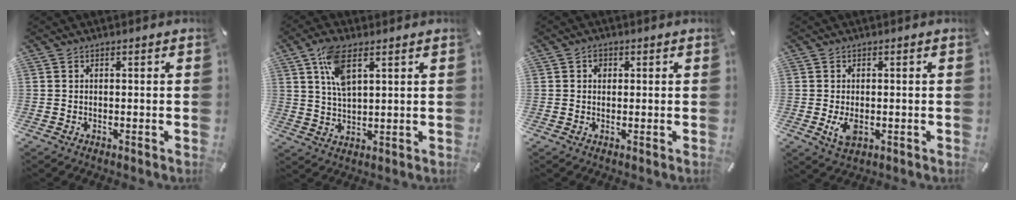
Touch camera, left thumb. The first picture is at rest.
{"total": 8.8, "force": [4.4, 3.8, 6.6], "torque": [-0.139, -0.001, 0.077]}
{"total": 1.7, "force": [0.4, 1.5, 0.7], "torque": [-0.008, 0.004, 0.003]}
{"total": 4.1, "force": [-0.7, 2.4, 3.2], "torque": [-0.075, -0.011, -0.017]}